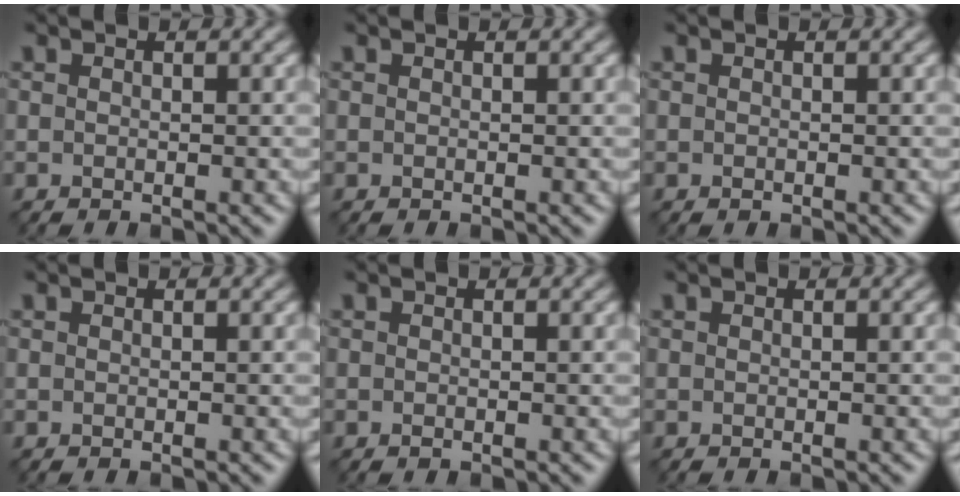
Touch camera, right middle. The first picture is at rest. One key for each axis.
{"total": 0.0}
{"total": 0.0}
{"total": 0.0}
{"total": 0.0}
{"total": 0.0}